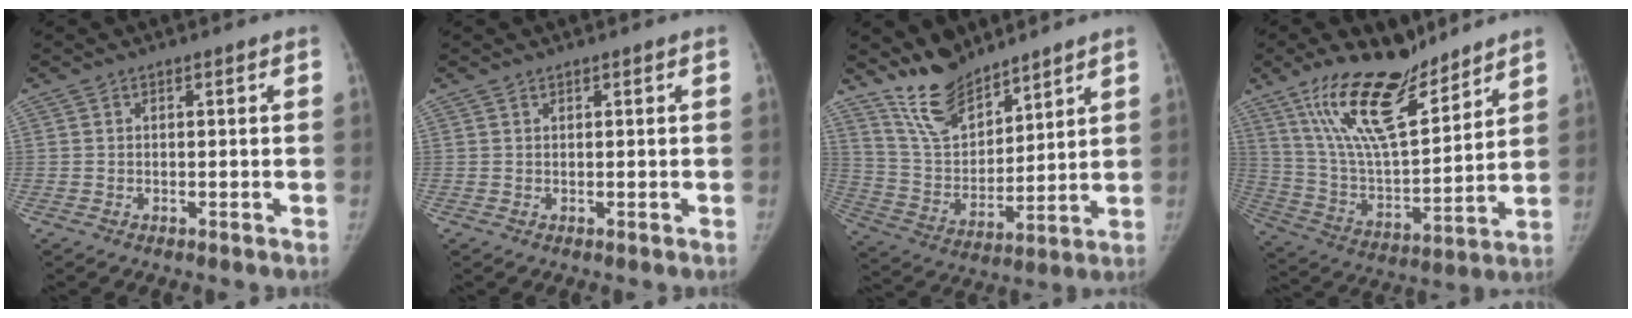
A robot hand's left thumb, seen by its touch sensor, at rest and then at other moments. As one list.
[{"total": 0.0}, {"total": 12.2, "force": [10.4, 4.8, 4.2], "torque": [-0.051, -0.067, 0.211]}, {"total": 19.7, "force": [13.9, 6.8, 12.2], "torque": [-0.187, -0.076, 0.260]}]